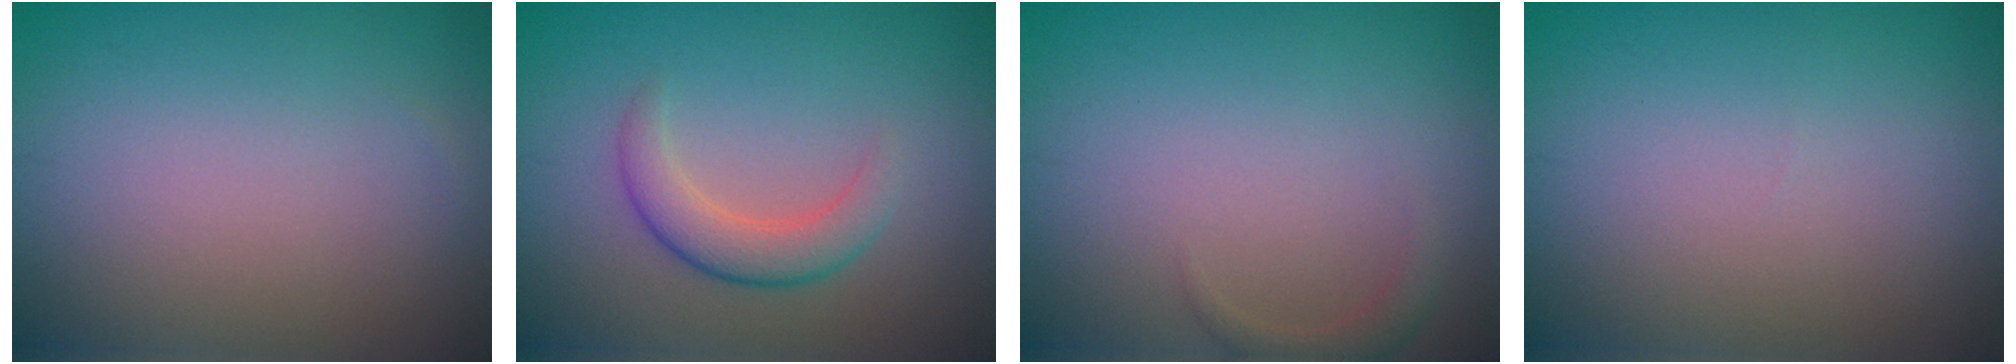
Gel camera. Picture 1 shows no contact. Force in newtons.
{"total": 3.0, "press": 3.0, "slide": 0.1}
{"total": 1.2, "press": 1.2, "slide": 0.1}
{"total": 0.0}